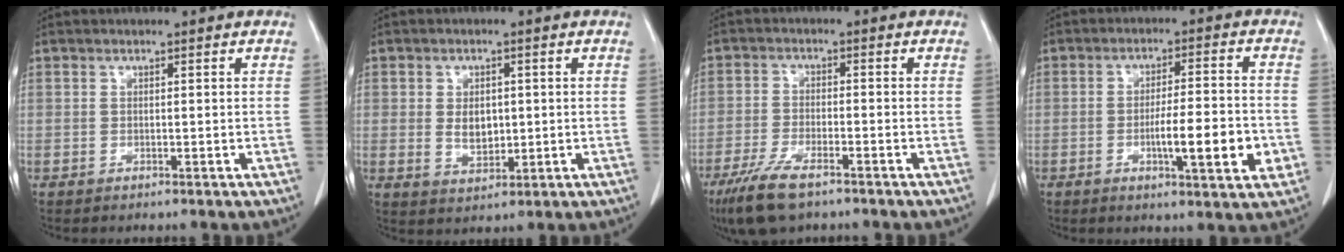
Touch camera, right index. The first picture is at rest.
{"total": 4.4, "force": [0.2, 2.9, 3.2], "torque": [-0.056, 0.001, 0.014]}
{"total": 8.3, "force": [-5.8, 2.0, 5.5], "torque": [-0.110, -0.018, -0.100]}
{"total": 9.7, "force": [-2.6, 1.3, 9.3], "torque": [-0.144, -0.003, -0.039]}